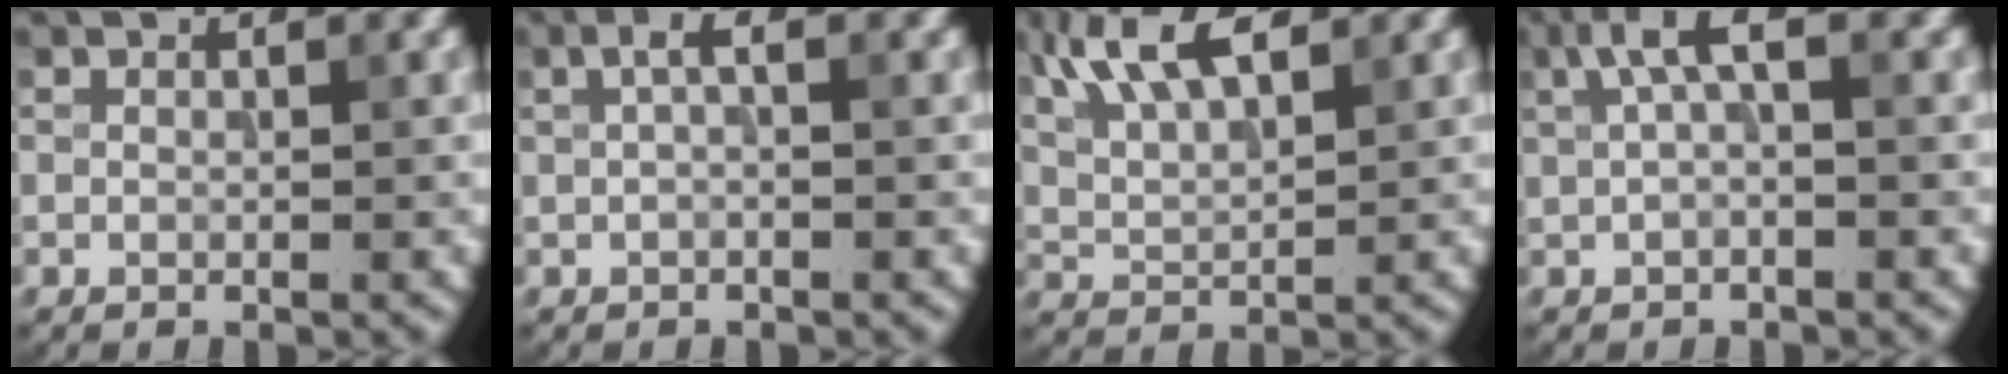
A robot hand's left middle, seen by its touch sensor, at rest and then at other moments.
{"total": 1.5, "force": [0.3, 0.4, 1.4], "torque": [-0.029, 0.006, 0.002]}
{"total": 6.6, "force": [3.8, 2.4, 4.7], "torque": [-0.098, 0.020, 0.065]}
{"total": 3.0, "force": [0.9, 0.8, 2.7], "torque": [-0.052, 0.009, 0.014]}